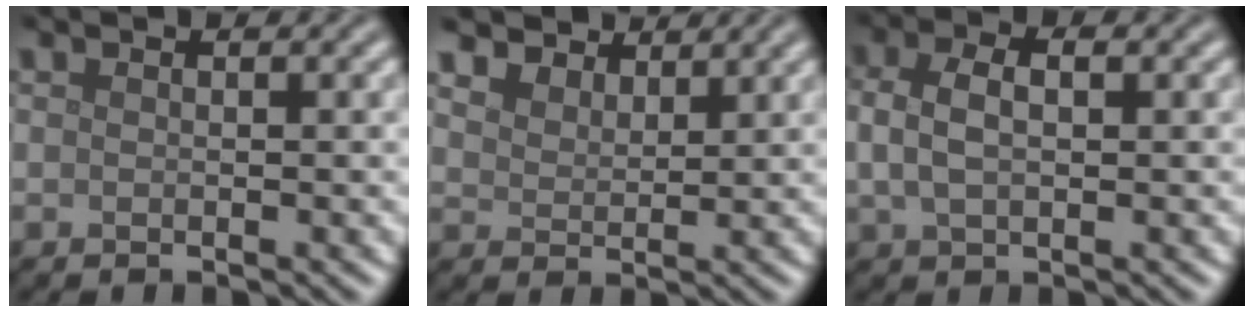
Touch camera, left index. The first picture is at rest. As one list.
[{"total": 4.8, "force": [4.2, 1.9, 1.2], "torque": [-0.046, -0.010, 0.081]}, {"total": 3.5, "force": [0.6, 2.0, 2.8], "torque": [-0.063, 0.007, 0.009]}]